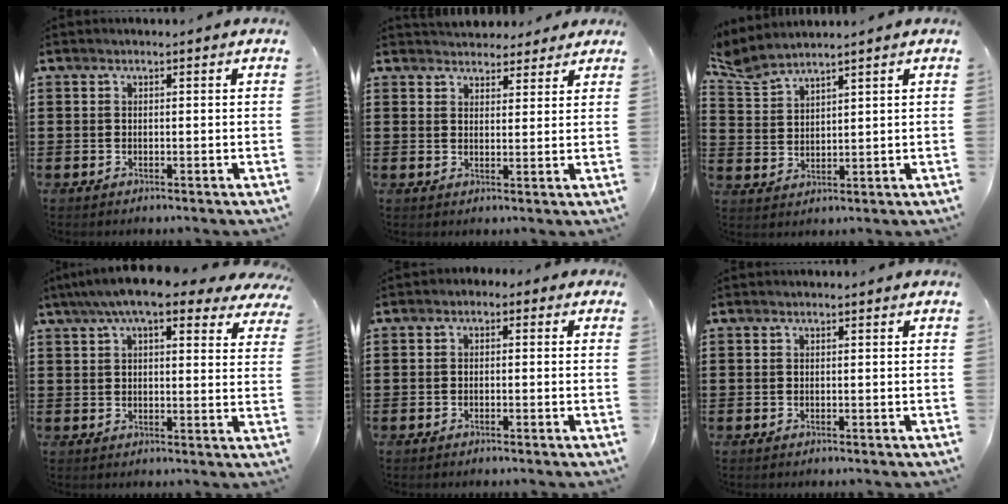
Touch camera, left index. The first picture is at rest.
{"total": 3.5, "force": [3.2, 1.4, -0.1], "torque": [-0.003, -0.008, 0.060]}
{"total": 3.6, "force": [3.4, 0.5, 0.9], "torque": [-0.031, -0.014, 0.062]}
{"total": 8.2, "force": [6.1, 1.8, 5.1], "torque": [-0.100, -0.009, 0.107]}
{"total": 1.3, "force": [-1.0, 0.8, 0.3], "torque": [-0.009, 0.006, -0.024]}
{"total": 0.0}